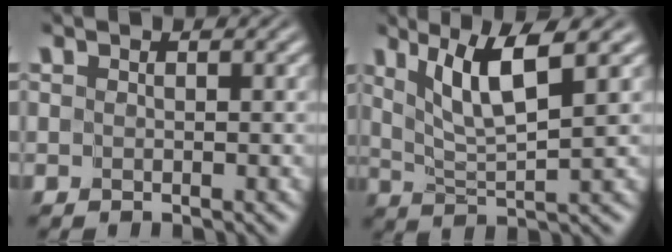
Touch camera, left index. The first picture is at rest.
{"total": 5.8, "force": [2.7, 0.9, 5.0], "torque": [-0.089, -0.003, 0.051]}